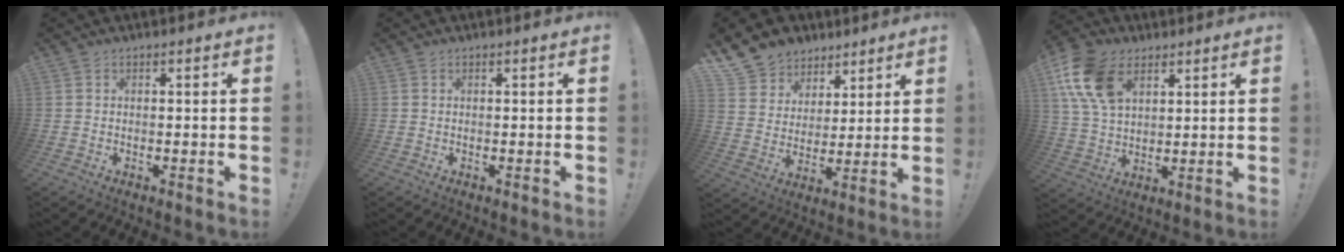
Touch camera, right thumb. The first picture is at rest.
{"total": 0.0}
{"total": 10.8, "force": [6.9, 8.2, 1.8], "torque": [-0.037, -0.050, 0.139]}
{"total": 15.6, "force": [7.1, 10.2, 9.5], "torque": [-0.191, -0.018, 0.138]}